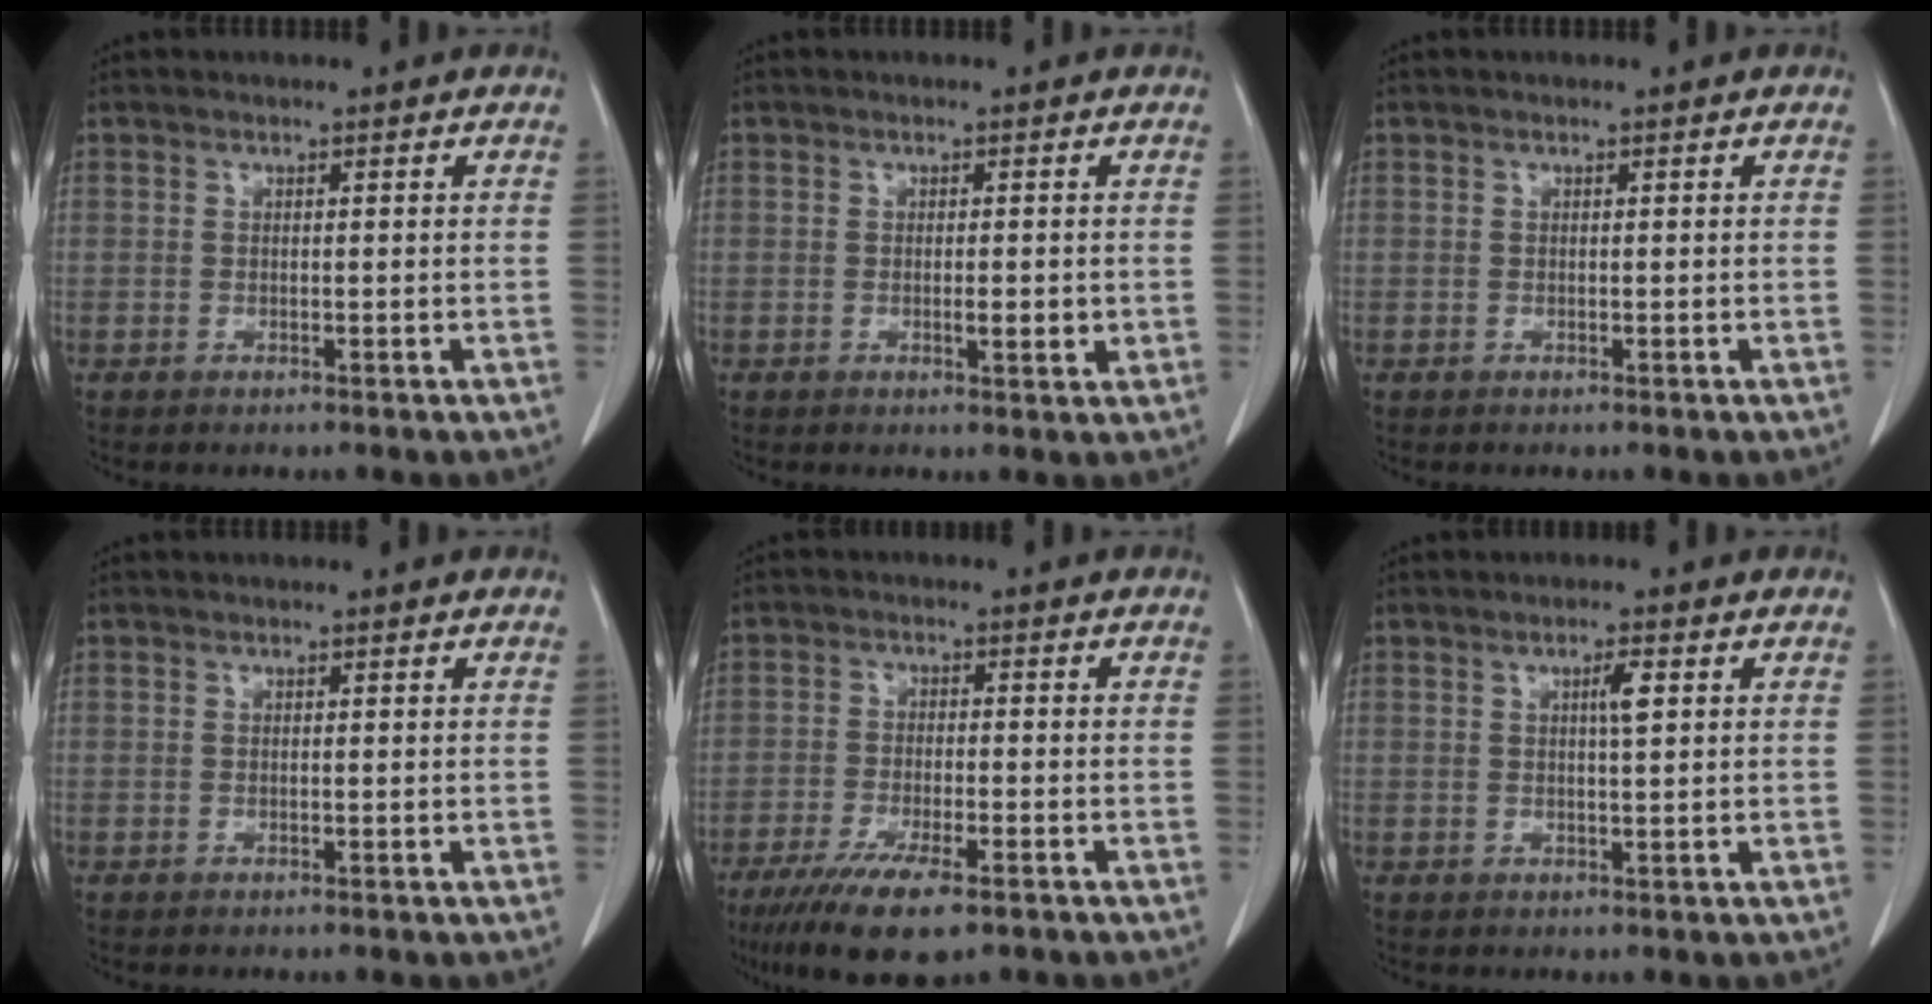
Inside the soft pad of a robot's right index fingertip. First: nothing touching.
{"total": 2.4, "force": [-0.3, 0.6, 2.3], "torque": [-0.038, -0.002, -0.004]}
{"total": 0.0}
{"total": 0.0}
{"total": 9.6, "force": [-6.2, 2.3, 6.9], "torque": [-0.118, -0.018, -0.101]}
{"total": 2.5, "force": [0.8, 0.2, 2.4], "torque": [-0.038, 0.001, 0.013]}